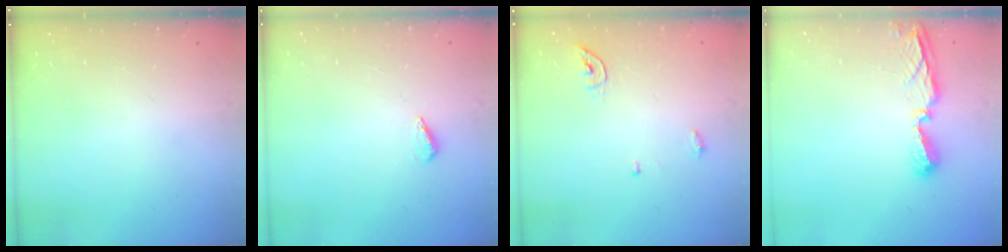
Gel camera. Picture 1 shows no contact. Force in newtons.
{"total": 2.1, "press": 1.9, "slide": 0.8}
{"total": 4.5, "press": 4.5, "slide": 0.2}
{"total": 8.0, "press": 7.9, "slide": 1.0}